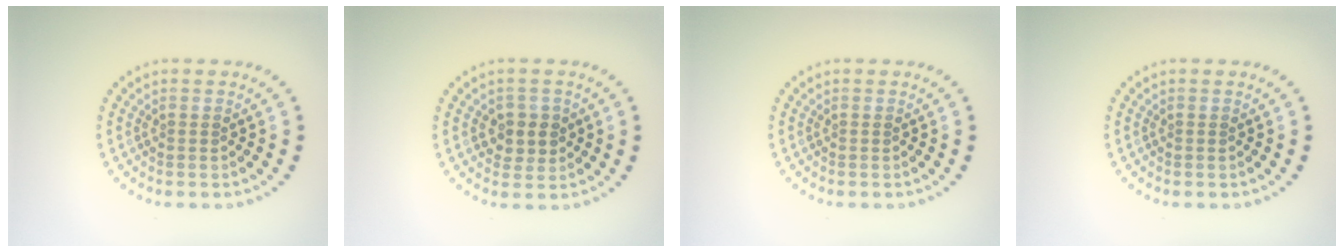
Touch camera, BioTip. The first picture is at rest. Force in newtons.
{"total": 2.7, "press": 2.6, "slide": 0.8}
{"total": 0.0}
{"total": 0.0}